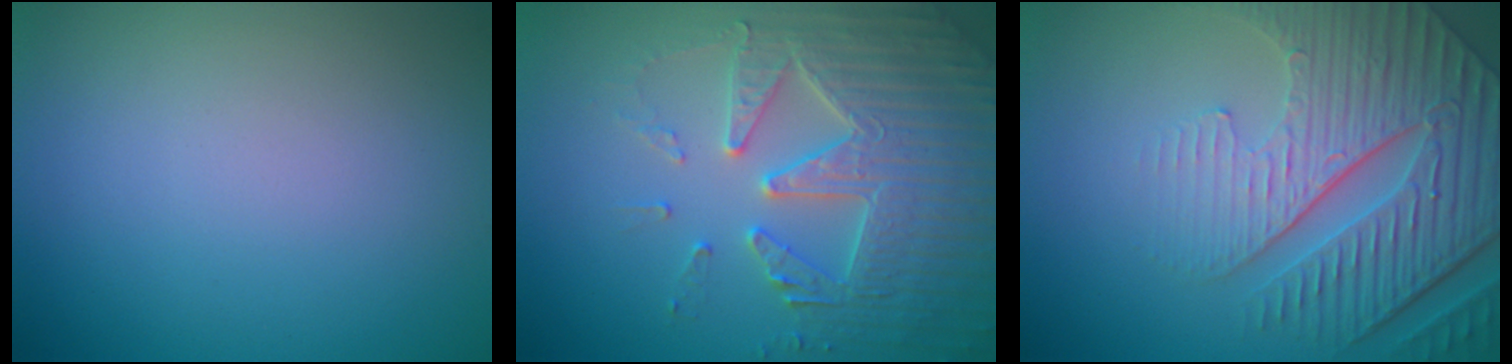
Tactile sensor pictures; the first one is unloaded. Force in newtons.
{"total": 5.3, "press": 5.2, "slide": 1.1}
{"total": 6.6, "press": 5.5, "slide": 3.7}